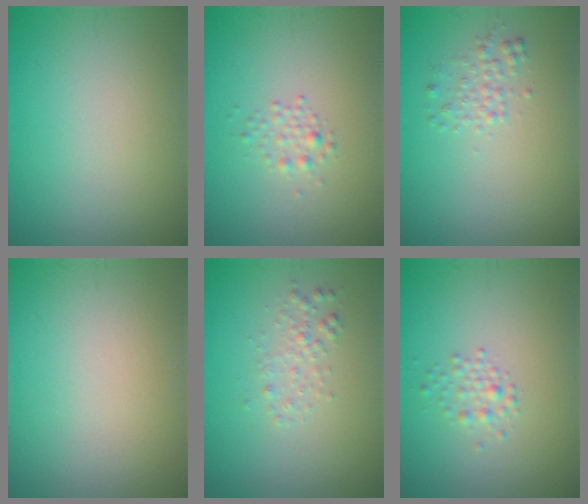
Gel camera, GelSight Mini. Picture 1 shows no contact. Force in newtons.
{"total": 1.2, "press": 1.2, "slide": 0.1}
{"total": 1.5, "press": 1.5, "slide": 0.1}
{"total": 0.0}
{"total": 1.5, "press": 1.5, "slide": 0.0}
{"total": 1.4, "press": 1.4, "slide": 0.1}